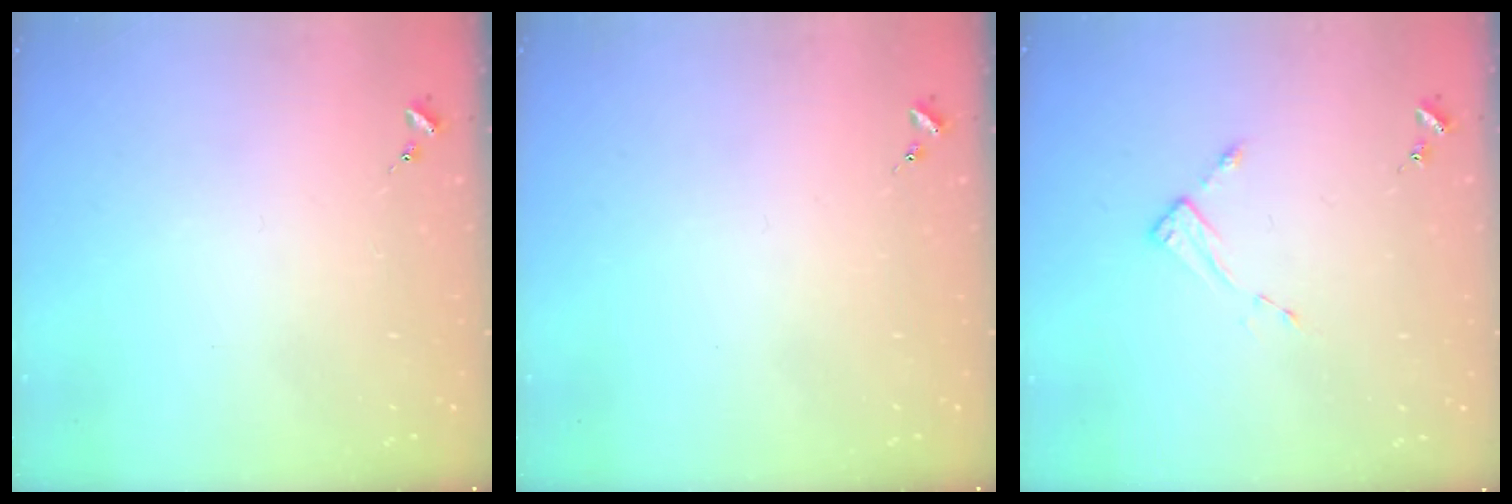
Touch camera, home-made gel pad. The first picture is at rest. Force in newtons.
{"total": 0.0}
{"total": 2.8, "press": 2.7, "slide": 0.3}